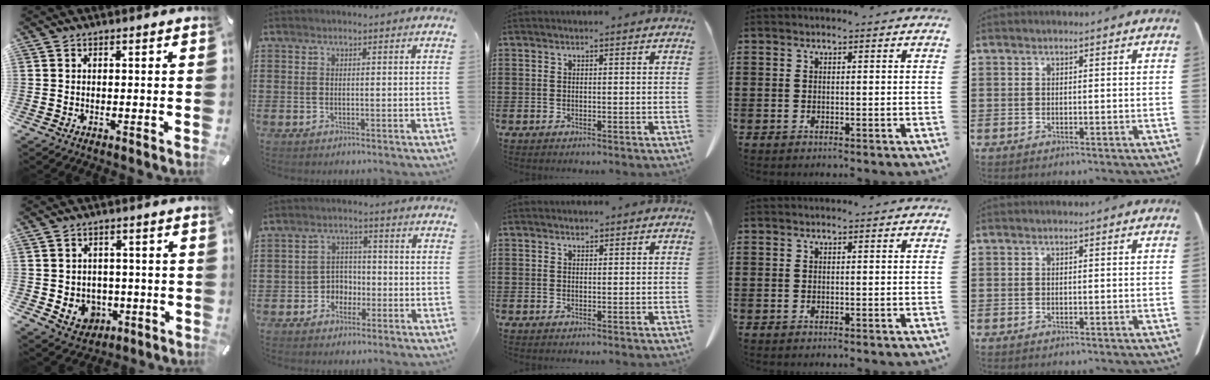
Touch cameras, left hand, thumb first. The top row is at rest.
{"thumb": {"total": 6.4, "force": [0.0, 6.3, 1.2], "torque": [-0.027, -0.005, 0.008]}, "index": {"total": 3.6, "force": [-1.9, 2.9, 1.0], "torque": [-0.029, 0.008, -0.043]}, "middle": {"total": 0.8, "force": [0.8, 0.3, 0.2], "torque": [-0.005, -0.002, 0.016]}}